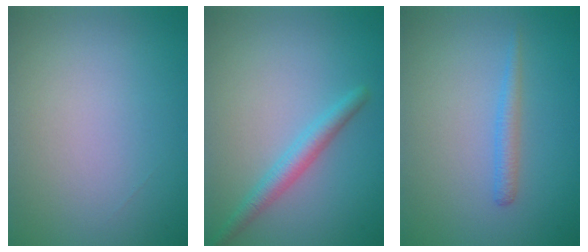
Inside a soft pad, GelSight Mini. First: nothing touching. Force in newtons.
{"total": 2.2, "press": 2.2, "slide": 0.0}
{"total": 1.3, "press": 1.3, "slide": 0.1}